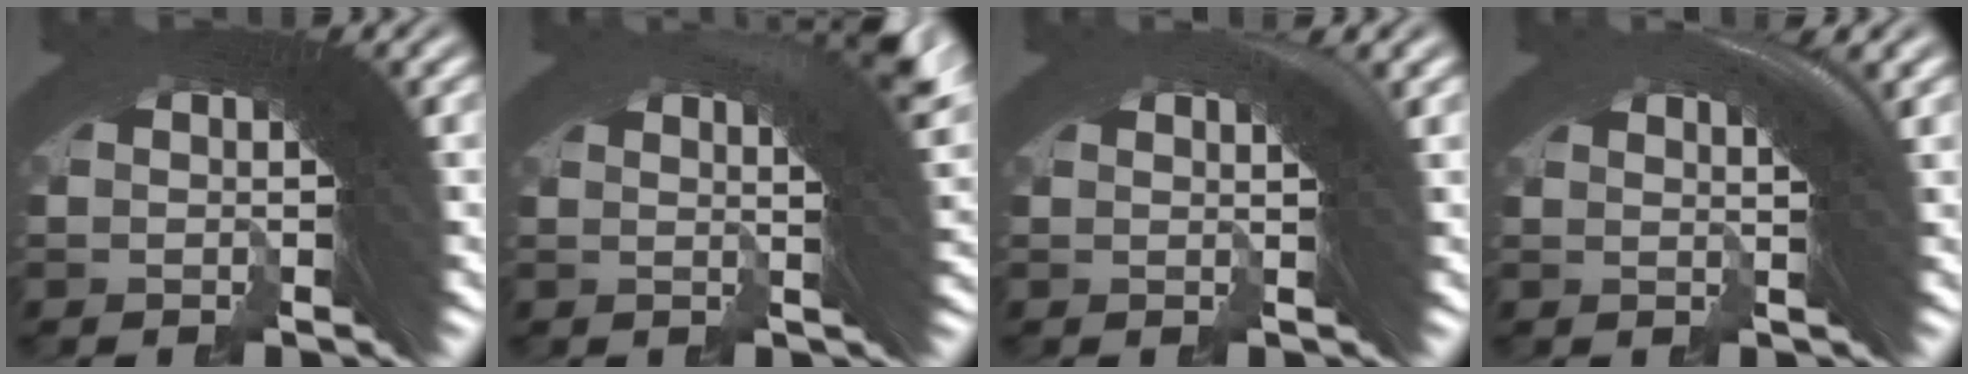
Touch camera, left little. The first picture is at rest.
{"total": 7.0, "force": [3.5, 2.0, 5.8], "torque": [-0.076, 0.018, 0.043]}
{"total": 2.1, "force": [1.3, -0.1, 1.6], "torque": [-0.026, 0.008, 0.018]}
{"total": 3.3, "force": [1.8, 0.4, 2.7], "torque": [-0.050, 0.005, 0.025]}